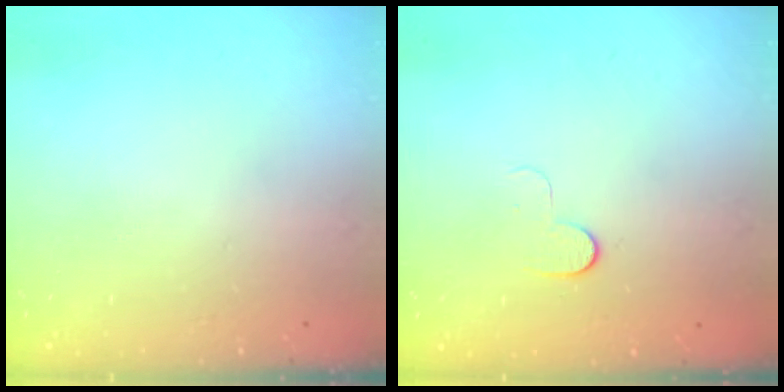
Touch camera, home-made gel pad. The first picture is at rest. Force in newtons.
{"total": 5.3, "press": 5.3, "slide": 0.5}